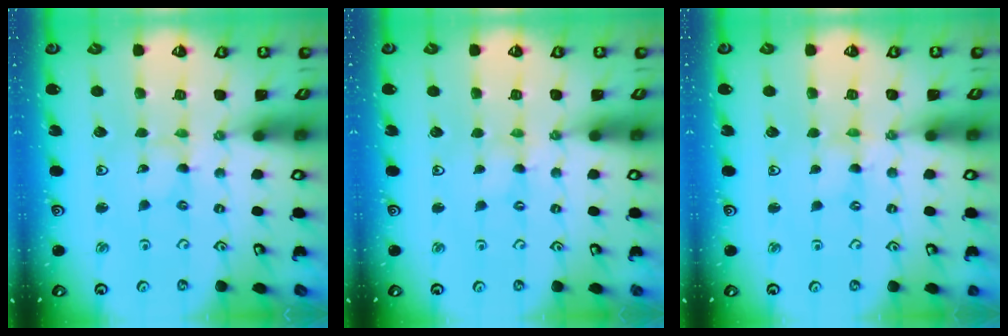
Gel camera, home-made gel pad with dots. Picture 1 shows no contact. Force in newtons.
{"total": 0.0}
{"total": 0.0}